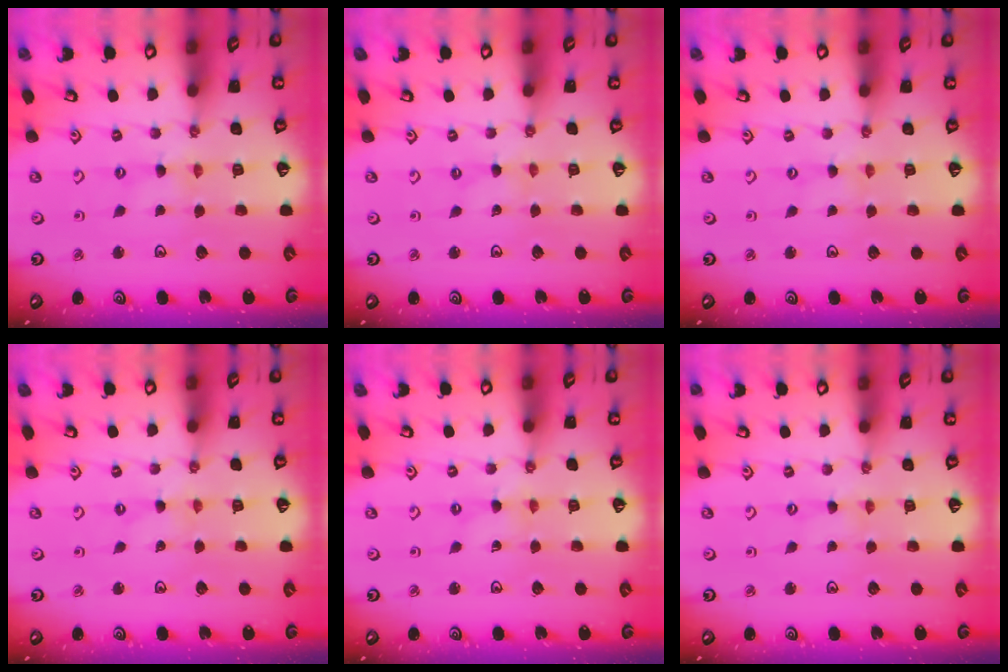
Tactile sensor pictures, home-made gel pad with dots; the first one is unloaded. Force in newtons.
{"total": 0.0}
{"total": 0.0}
{"total": 0.0}
{"total": 0.0}
{"total": 0.0}